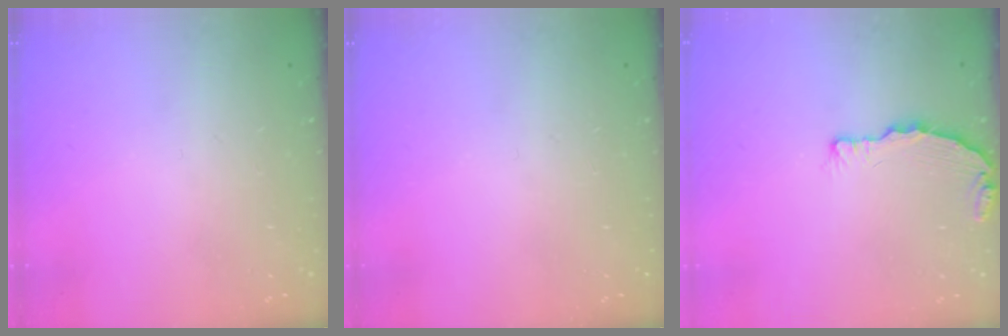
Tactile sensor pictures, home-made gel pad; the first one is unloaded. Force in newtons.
{"total": 0.0}
{"total": 4.8, "press": 4.8, "slide": 0.4}